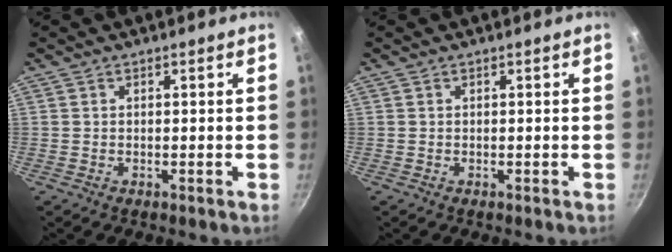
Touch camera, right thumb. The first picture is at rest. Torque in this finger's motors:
{"motor_torque": [0.00, 0.00, 0.03, 0.03, 0.01]}